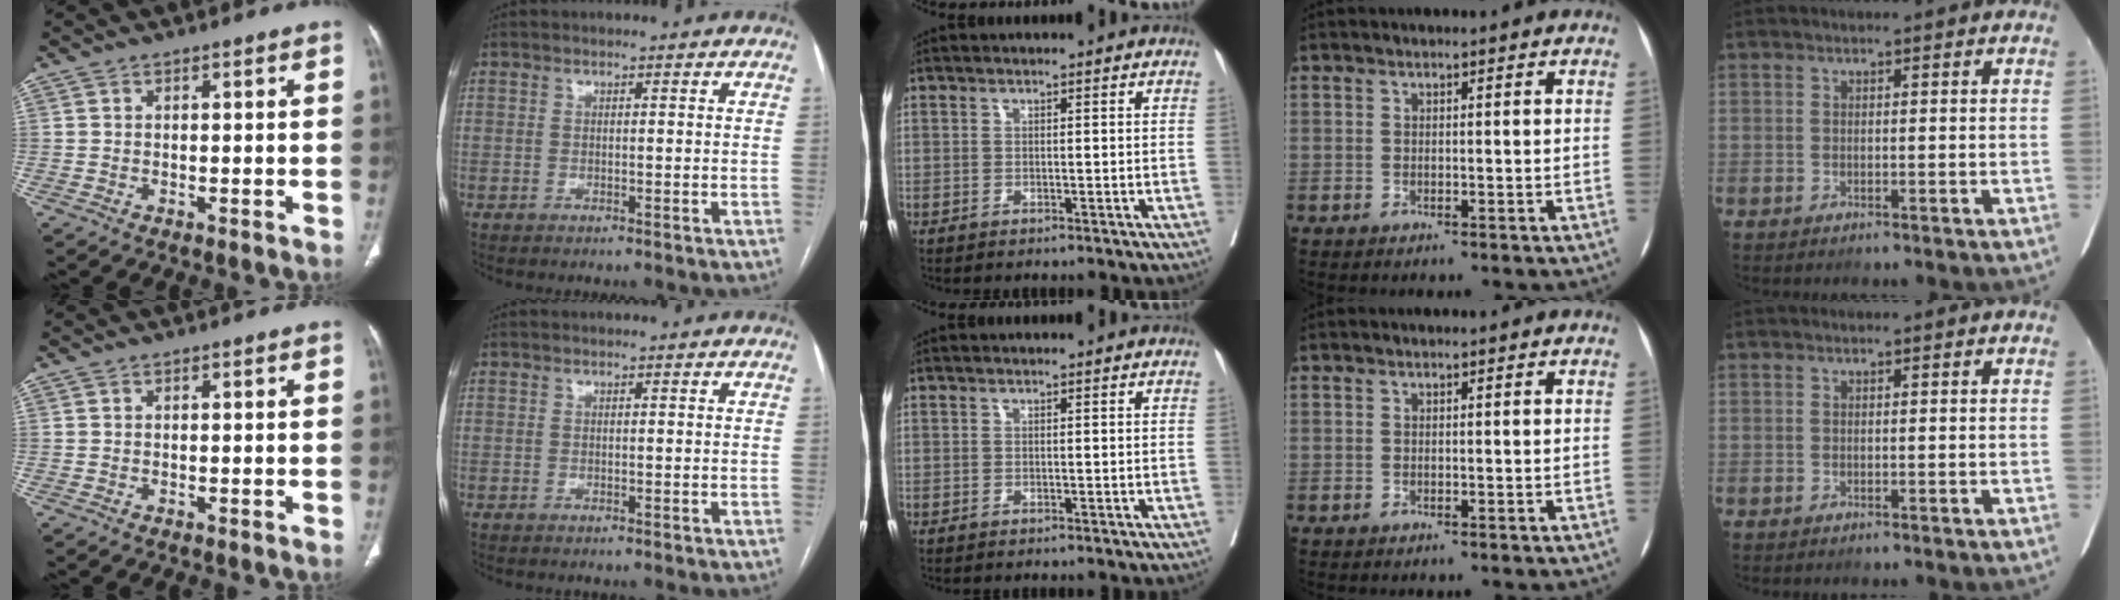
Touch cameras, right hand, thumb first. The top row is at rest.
{}